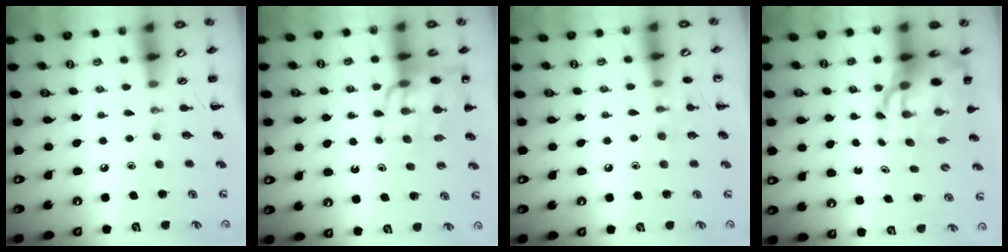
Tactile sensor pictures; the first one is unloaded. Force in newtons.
{"total": 15.5, "press": 15.0, "slide": 3.8}
{"total": 6.9, "press": 6.7, "slide": 1.7}
{"total": 11.7, "press": 11.2, "slide": 3.2}